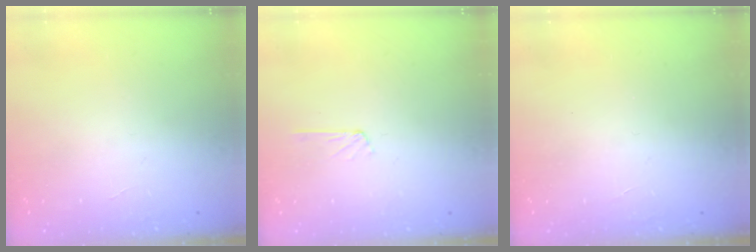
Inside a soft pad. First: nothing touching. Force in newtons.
{"total": 2.9, "press": 2.9, "slide": 0.3}
{"total": 0.0}